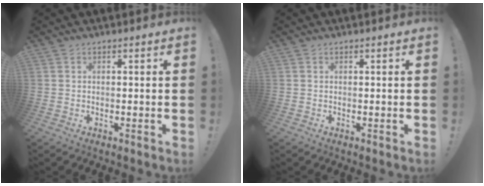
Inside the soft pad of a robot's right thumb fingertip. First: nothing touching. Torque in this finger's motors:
{"motor_torque": [0.00, 0.00, -0.05, 0.05, 0.03]}